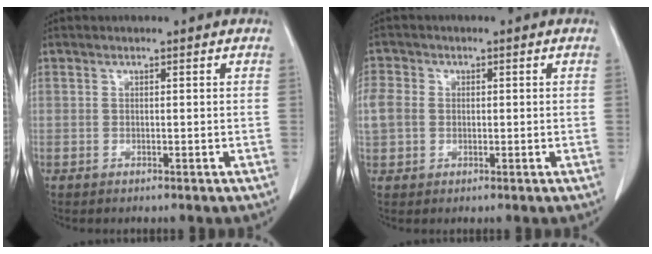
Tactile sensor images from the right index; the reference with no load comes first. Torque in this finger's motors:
{"motor_torque": [0.23, 0.14, 0.12, 0.03]}